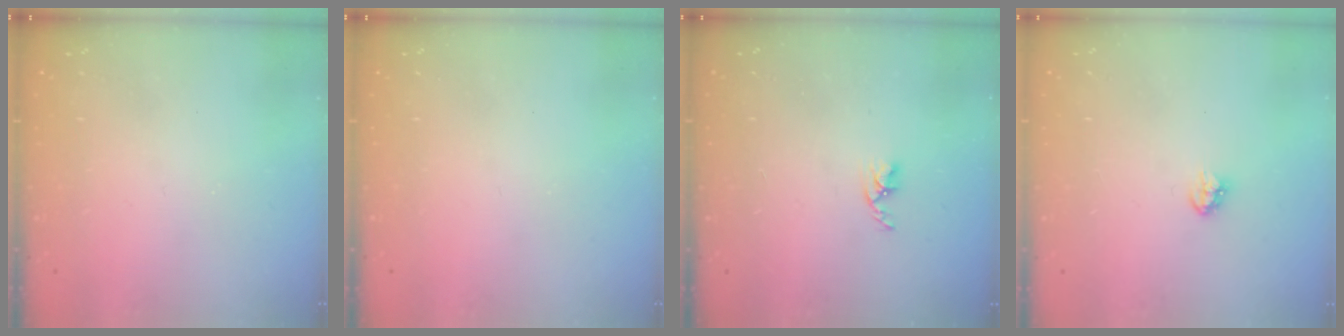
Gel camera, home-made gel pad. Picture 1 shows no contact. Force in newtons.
{"total": 0.0}
{"total": 2.5, "press": 2.5, "slide": 0.4}
{"total": 3.5, "press": 3.5, "slide": 0.5}